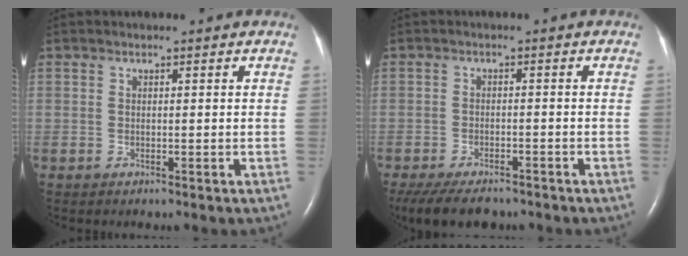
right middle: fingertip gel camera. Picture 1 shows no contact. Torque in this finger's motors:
{"motor_torque": [0.66, -0.59, 0.09, 0.02]}